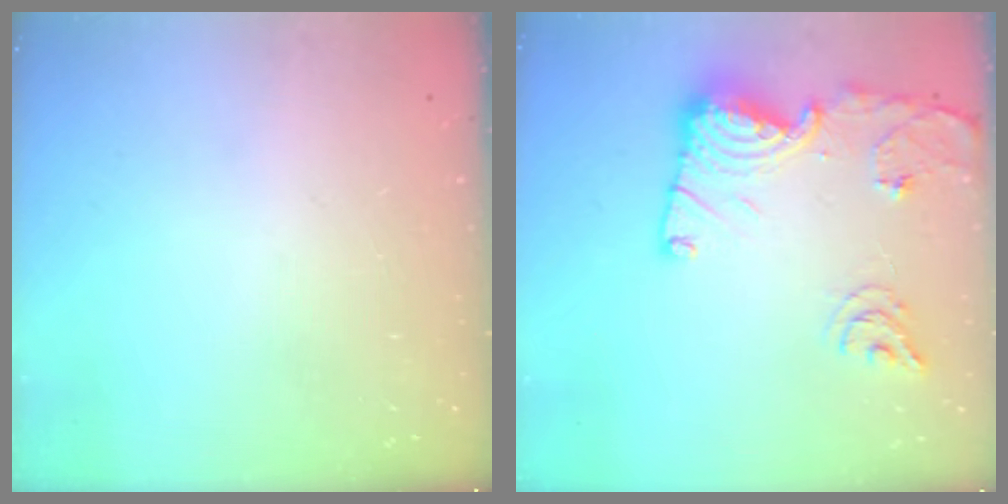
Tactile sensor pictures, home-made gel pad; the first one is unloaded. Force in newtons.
{"total": 16.5, "press": 16.5, "slide": 1.7}